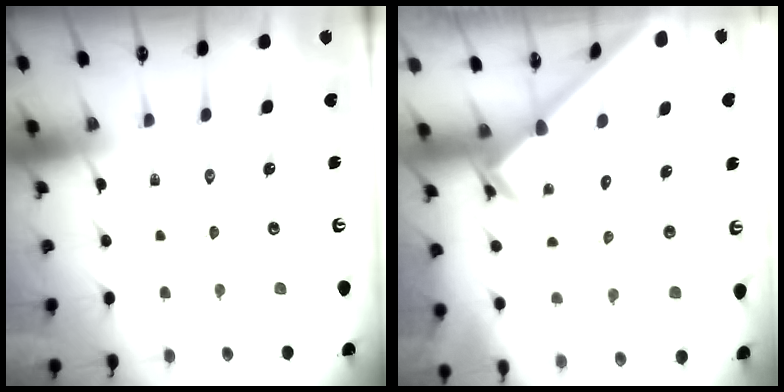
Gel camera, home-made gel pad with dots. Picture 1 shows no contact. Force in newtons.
{"total": 2.6, "press": 2.6, "slide": 0.2}